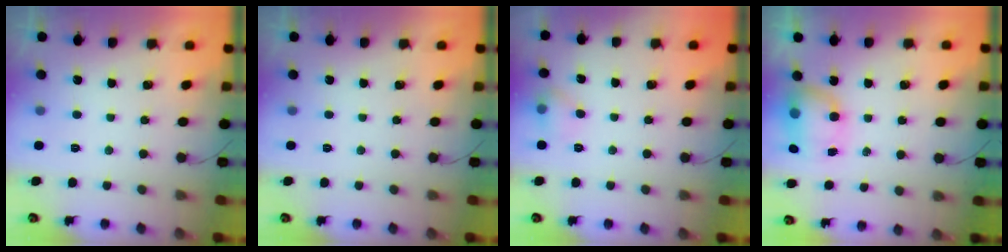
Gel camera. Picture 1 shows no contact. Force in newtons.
{"total": 0.0}
{"total": 5.8, "press": 5.5, "slide": 1.7}
{"total": 7.5, "press": 7.4, "slide": 1.1}